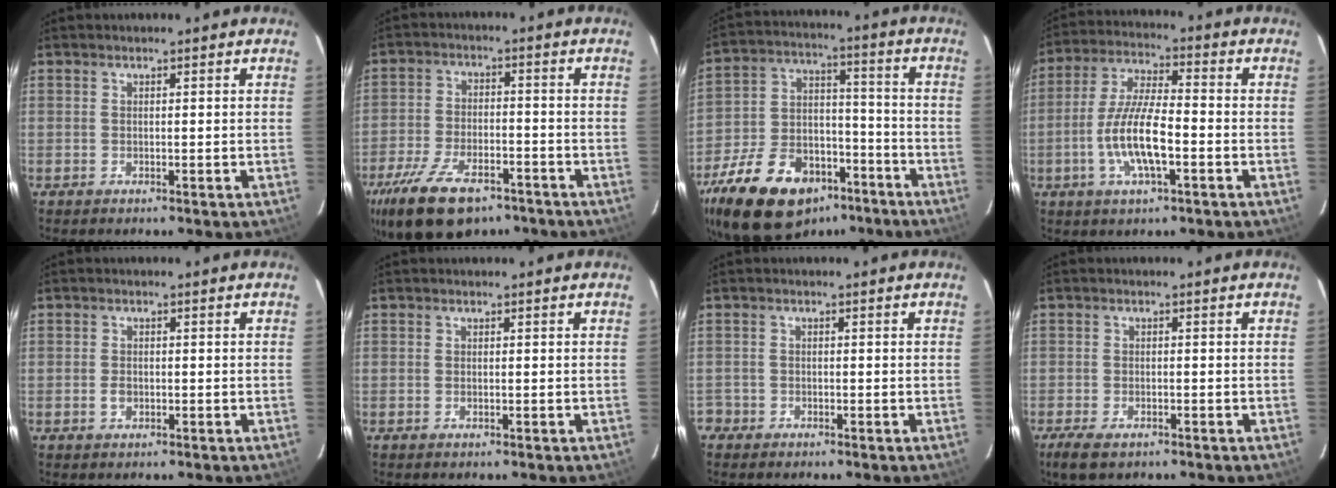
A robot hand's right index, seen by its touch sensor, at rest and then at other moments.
{"total": 16.8, "force": [-11.1, 7.9, 9.8], "torque": [-0.220, -0.025, -0.188]}
{"total": 25.6, "force": [-16.2, 14.1, 13.9], "torque": [-0.303, 0.006, -0.253]}
{"total": 11.4, "force": [-3.6, 3.2, 10.3], "torque": [-0.212, -0.003, -0.067]}
{"total": 1.6, "force": [-0.5, 1.2, 0.9], "torque": [-0.019, 0.001, -0.008]}
{"total": 0.0}
{"total": 2.0, "force": [-1.2, 1.6, -0.1], "torque": [-0.003, 0.006, -0.023]}
{"total": 4.6, "force": [-3.1, 2.0, 2.8], "torque": [-0.070, -0.014, -0.056]}